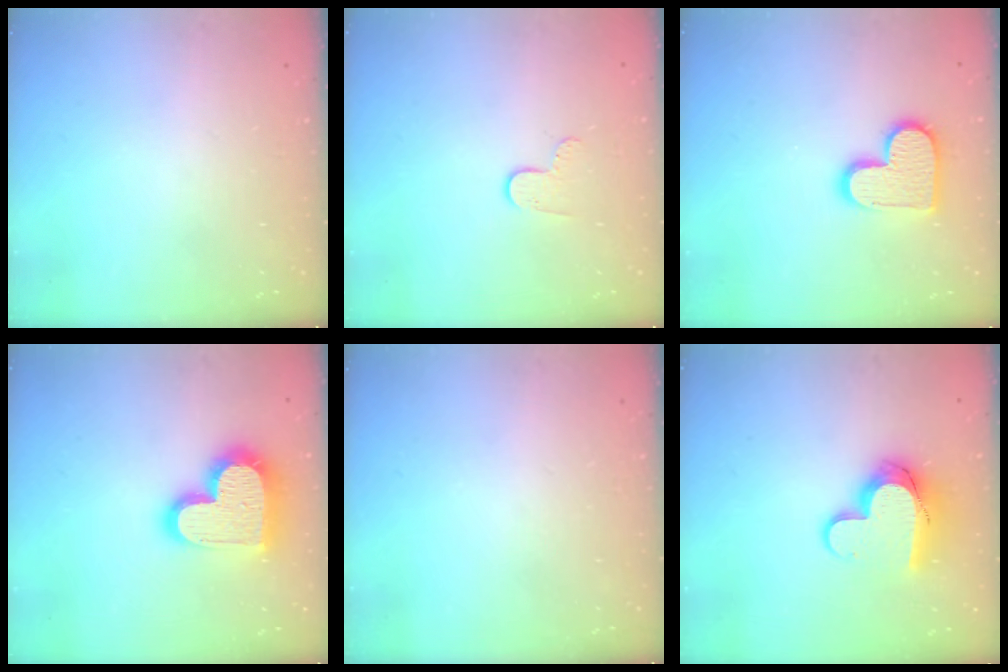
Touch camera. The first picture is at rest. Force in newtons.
{"total": 6.0, "press": 6.0, "slide": 0.5}
{"total": 13.5, "press": 13.5, "slide": 0.8}
{"total": 20.1, "press": 20.1, "slide": 1.5}
{"total": 0.0}
{"total": 12.4, "press": 12.4, "slide": 0.6}